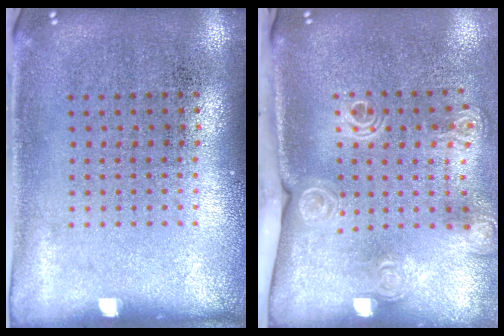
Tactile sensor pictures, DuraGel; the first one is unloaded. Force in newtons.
{"total": 2.1, "press": 1.6, "slide": 1.3}